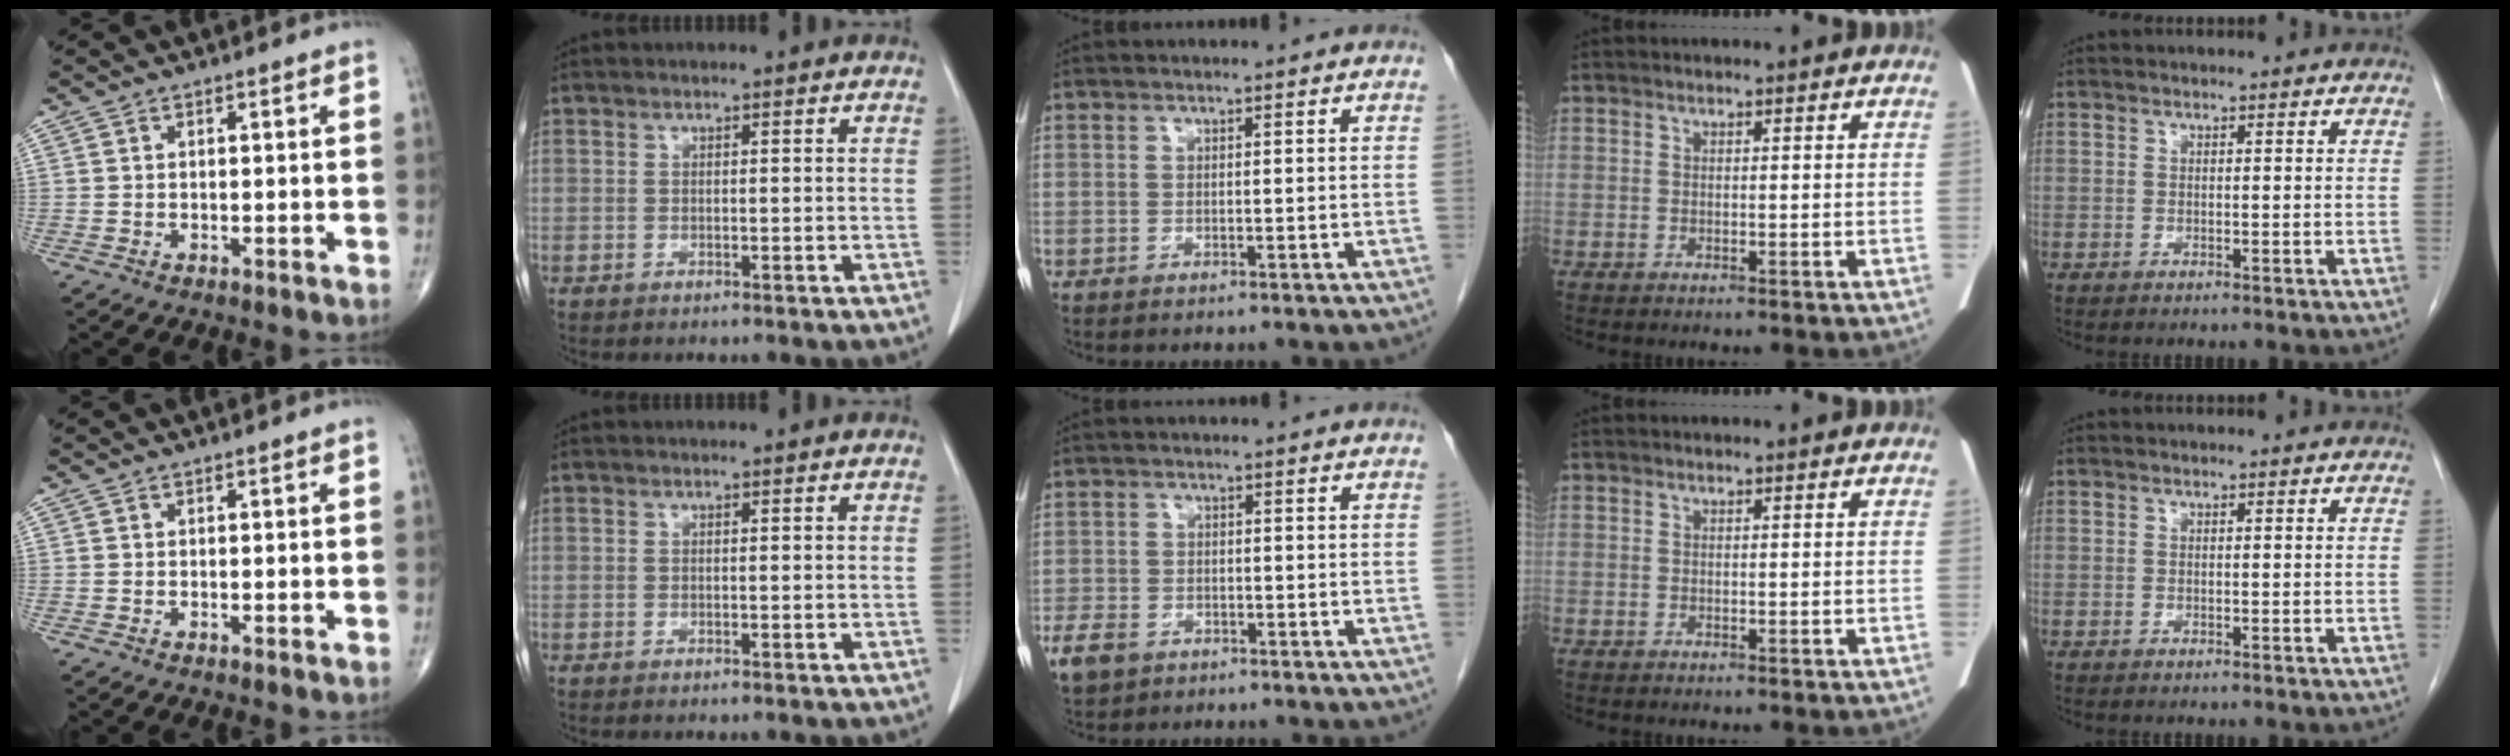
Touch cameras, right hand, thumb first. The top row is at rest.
{"middle": {"total": 5.0, "force": [-3.2, 3.3, 2.1], "torque": [-0.043, -0.002, -0.052]}}